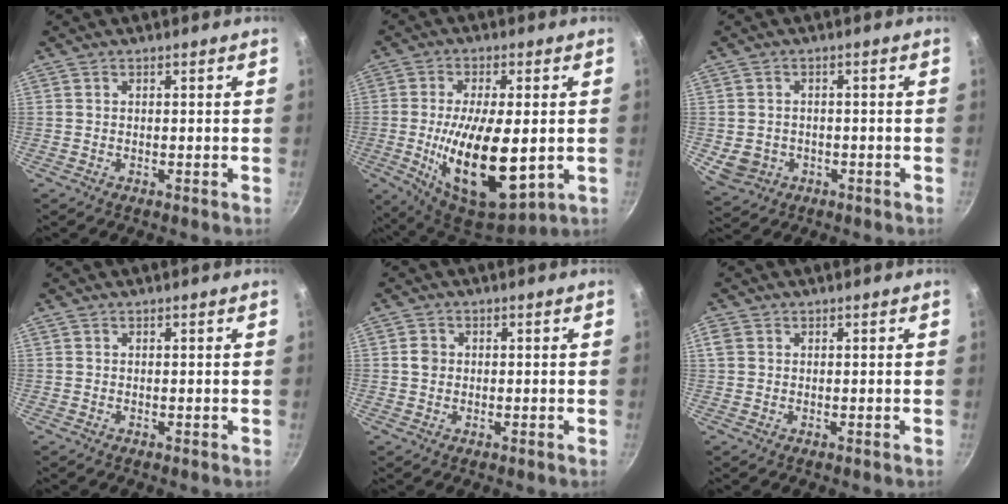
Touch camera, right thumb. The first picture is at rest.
{"total": 19.1, "force": [-2.4, 8.2, 17.1], "torque": [-0.287, -0.005, -0.027]}
{"total": 5.4, "force": [-1.3, 4.7, 2.4], "torque": [-0.035, 0.012, -0.005]}
{"total": 0.0}
{"total": 2.1, "force": [0.1, 1.9, 1.0], "torque": [-0.010, 0.006, 0.000]}
{"total": 2.1, "force": [0.6, 1.7, 1.0], "torque": [-0.019, -0.001, 0.012]}